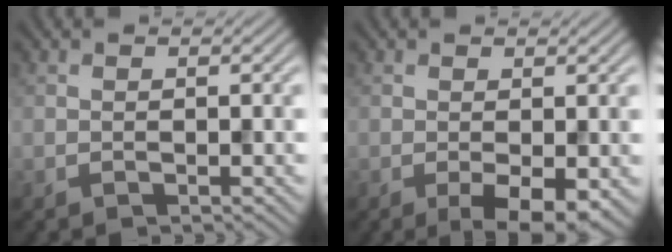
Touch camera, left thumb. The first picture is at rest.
{"total": 3.8, "force": [-1.1, 1.4, 3.3], "torque": [-0.054, -0.011, -0.016]}